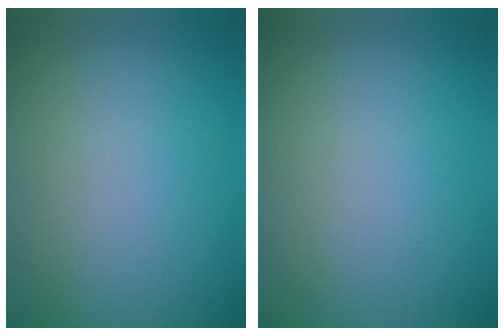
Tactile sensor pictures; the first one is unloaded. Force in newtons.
{"total": 0.0}